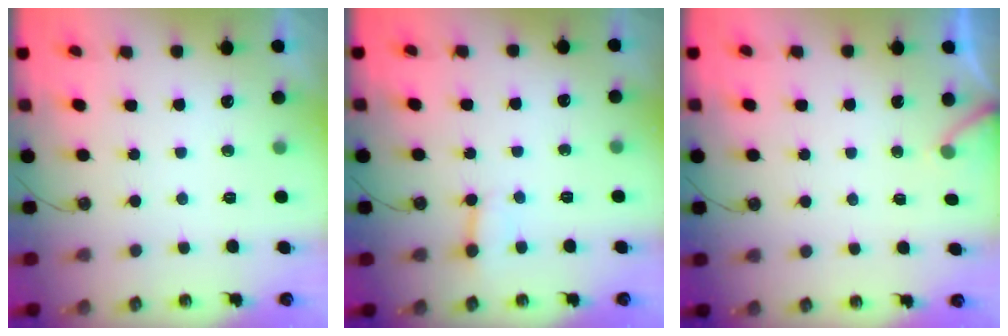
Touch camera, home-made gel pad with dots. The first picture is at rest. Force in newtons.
{"total": 3.0, "press": 2.9, "slide": 0.3}
{"total": 3.0, "press": 3.0, "slide": 0.1}